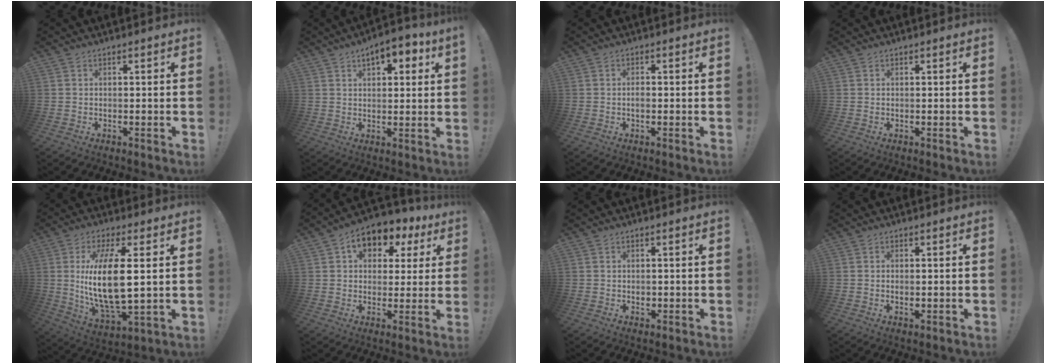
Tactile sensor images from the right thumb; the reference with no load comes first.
{"total": 6.8, "force": [3.8, 3.3, 4.6], "torque": [-0.055, -0.013, 0.061]}
{"total": 1.7, "force": [-0.7, 1.0, 1.2], "torque": [-0.022, 0.004, -0.014]}
{"total": 0.0}
{"total": 18.2, "force": [2.6, 6.4, 16.8], "torque": [-0.343, -0.021, 0.035]}
{"total": 10.1, "force": [4.6, 7.3, 5.3], "torque": [-0.074, -0.022, 0.088]}
{"total": 1.1, "force": [0.1, 1.1, 0.3], "torque": [-0.004, 0.002, 0.001]}
{"total": 1.4, "force": [-0.1, 0.8, 1.1], "torque": [-0.021, 0.003, -0.003]}